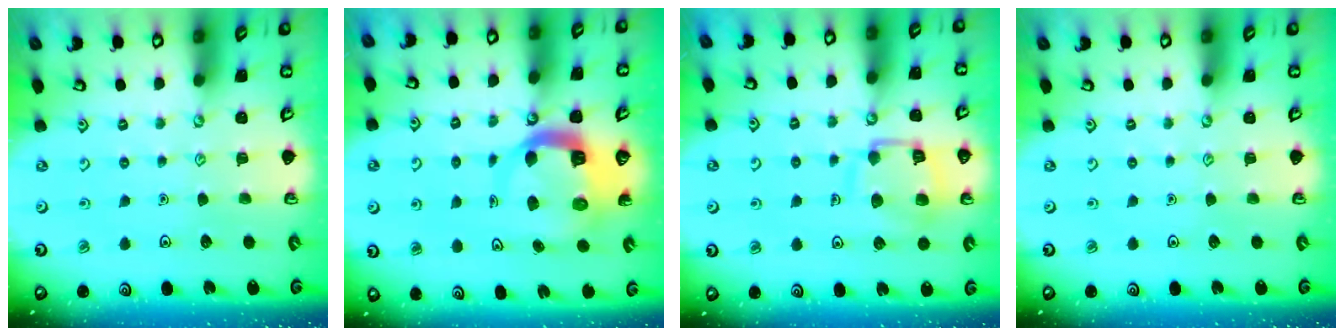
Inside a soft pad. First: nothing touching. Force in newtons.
{"total": 9.0, "press": 8.9, "slide": 1.1}
{"total": 13.1, "press": 13.0, "slide": 1.5}
{"total": 0.0}